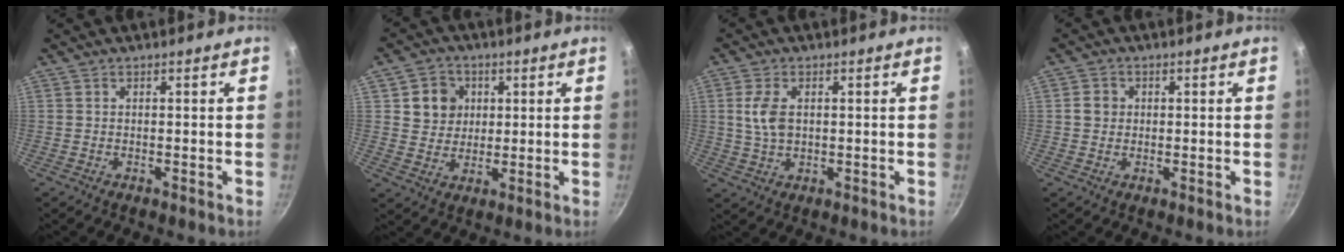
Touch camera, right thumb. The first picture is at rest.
{"total": 7.2, "force": [2.0, 6.5, 2.3], "torque": [-0.001, 0.003, 0.033]}
{"total": 5.8, "force": [1.0, 3.5, 4.5], "torque": [-0.089, 0.002, 0.020]}
{"total": 2.7, "force": [0.2, 2.5, 1.0], "torque": [-0.006, 0.007, 0.000]}